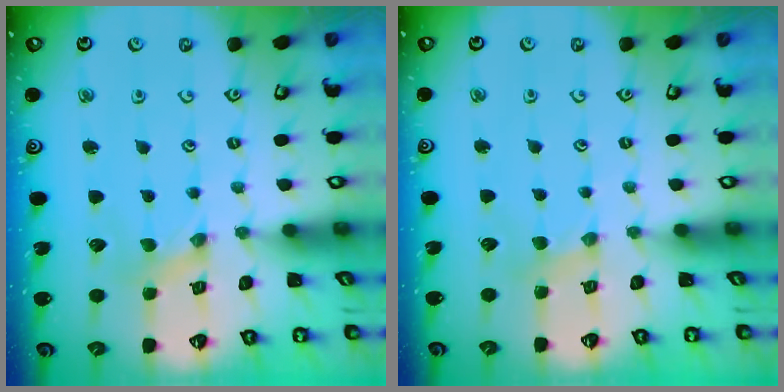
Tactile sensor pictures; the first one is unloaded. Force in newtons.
{"total": 2.3, "press": 2.3, "slide": 0.3}